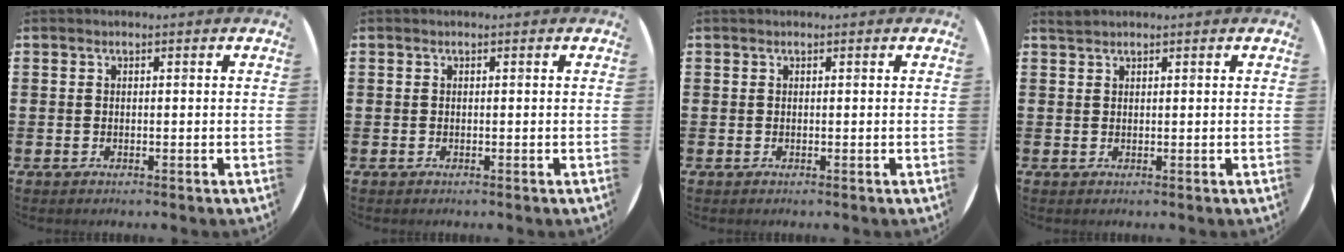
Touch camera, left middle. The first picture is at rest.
{"total": 0.0}
{"total": 0.0}
{"total": 0.8, "force": [0.8, 0.0, -0.1], "torque": [0.001, 0.001, 0.016]}